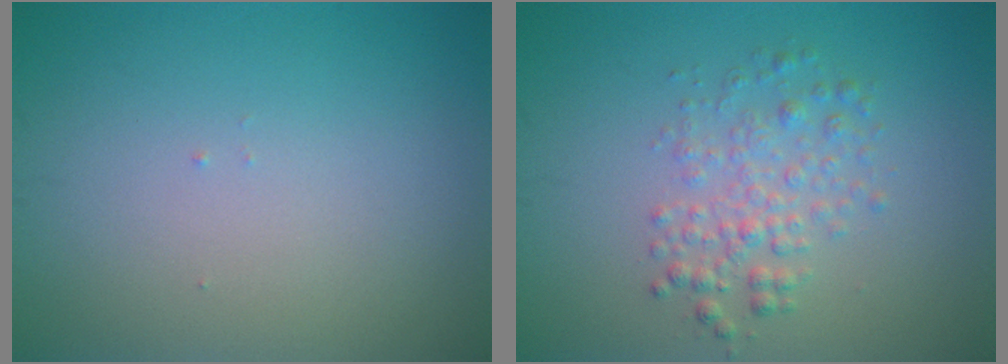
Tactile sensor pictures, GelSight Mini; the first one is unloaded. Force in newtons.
{"total": 2.7, "press": 2.7, "slide": 0.0}